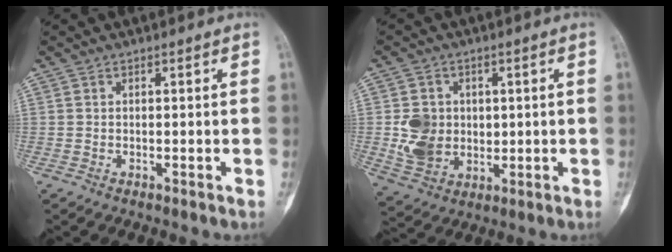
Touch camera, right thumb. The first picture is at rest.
{"total": 8.9, "force": [0.5, 7.5, 4.8], "torque": [-0.062, -0.008, 0.021]}